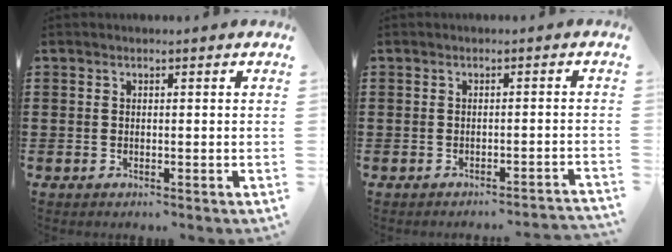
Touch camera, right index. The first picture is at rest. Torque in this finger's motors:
{"motor_torque": [-1.03, 1.11, -0.15, -0.03]}